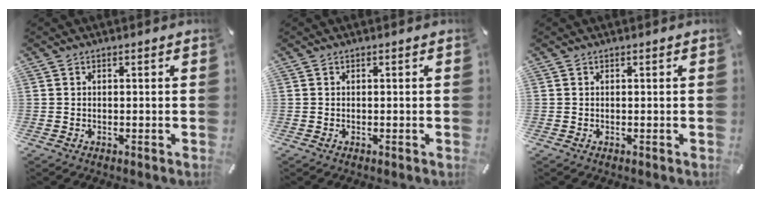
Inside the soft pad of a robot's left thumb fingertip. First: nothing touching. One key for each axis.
{"total": 0.0}
{"total": 0.0}